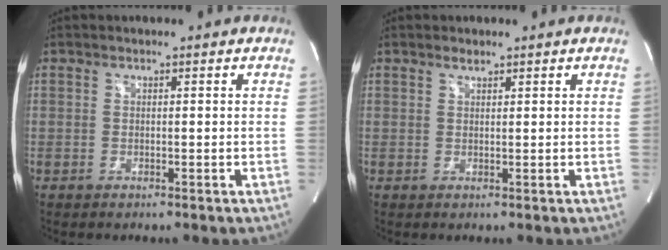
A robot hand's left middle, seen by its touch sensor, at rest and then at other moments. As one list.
[{"total": 1.0, "force": [0.9, 0.4, 0.4], "torque": [-0.010, 0.001, 0.016]}]